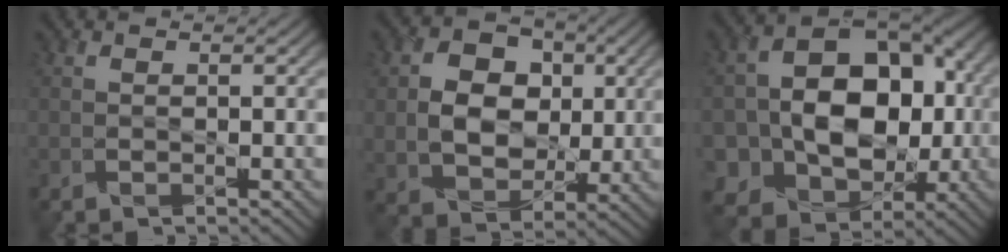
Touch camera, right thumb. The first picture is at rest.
{"total": 8.4, "force": [1.0, 6.6, 5.0], "torque": [-0.110, 0.001, 0.008]}
{"total": 15.4, "force": [-1.4, 11.7, 9.9], "torque": [-0.165, -0.010, -0.026]}